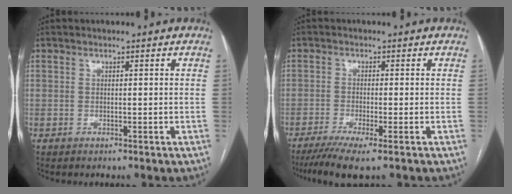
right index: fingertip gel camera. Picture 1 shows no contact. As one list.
[{"total": 6.1, "force": [-4.2, 0.1, 4.4], "torque": [-0.069, -0.014, -0.071]}]